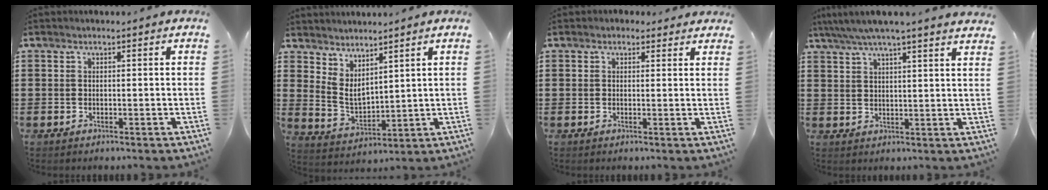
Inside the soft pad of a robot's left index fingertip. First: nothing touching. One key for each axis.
{"total": 4.1, "fx": 3.3, "fy": 1.6, "fz": 1.7, "tx": -0.048, "ty": -0.014, "tz": 0.061}
{"total": 1.6, "fx": 1.3, "fy": 0.9, "fz": 0.3, "tx": -0.002, "ty": 0.004, "tz": 0.023}
{"total": 4.9, "fx": 4.3, "fy": -0.3, "fz": 2.3, "tx": -0.058, "ty": -0.014, "tz": 0.074}